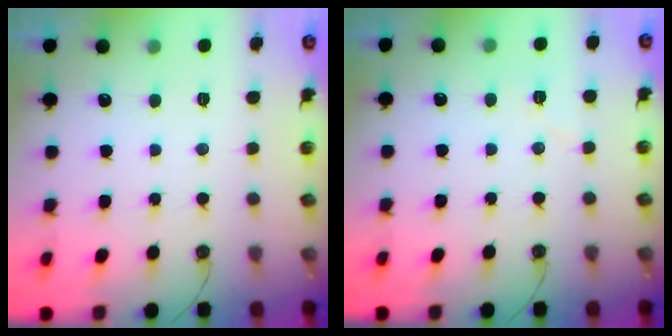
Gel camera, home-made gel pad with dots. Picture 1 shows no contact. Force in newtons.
{"total": 5.4, "press": 4.8, "slide": 2.3}